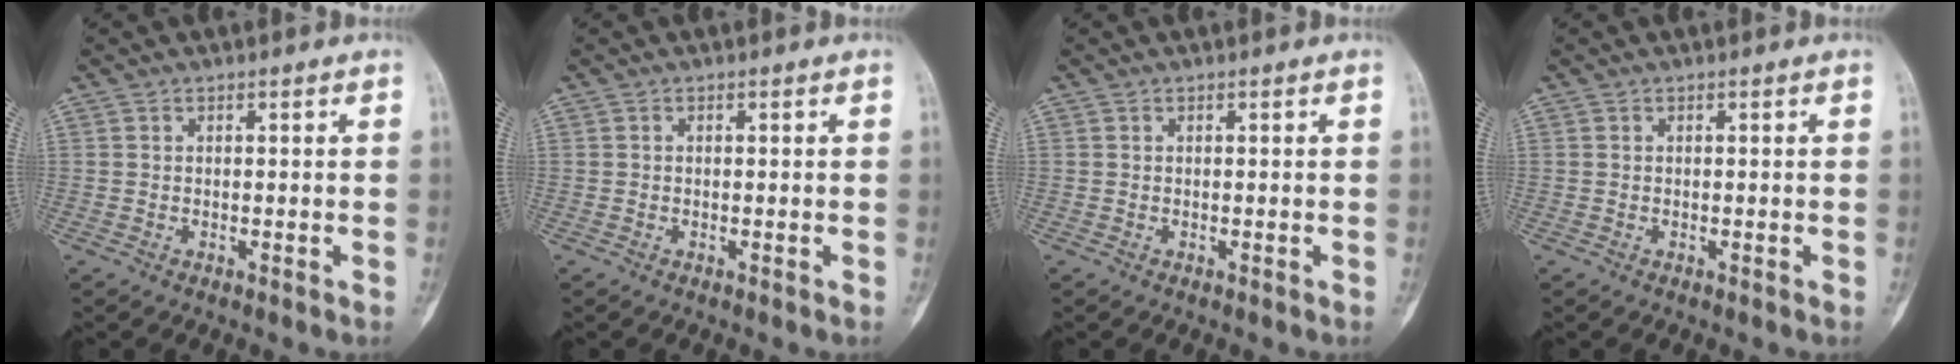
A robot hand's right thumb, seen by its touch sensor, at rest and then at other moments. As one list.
[{"total": 0.0}, {"total": 0.0}, {"total": 0.0}]